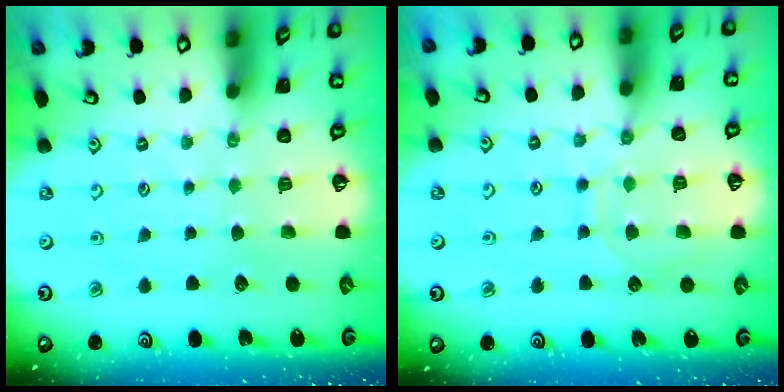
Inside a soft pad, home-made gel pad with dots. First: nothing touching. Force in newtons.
{"total": 8.6, "press": 8.6, "slide": 0.6}